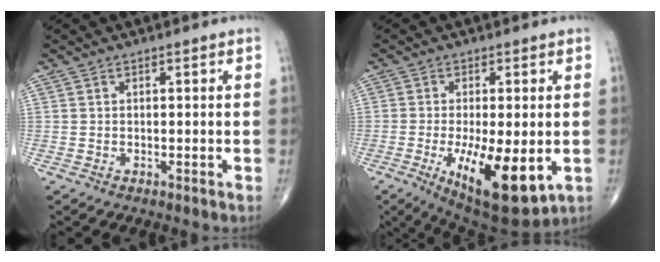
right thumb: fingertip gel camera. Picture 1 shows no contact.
{"total": 14.5, "force": [-3.7, 5.0, 13.0], "torque": [-0.211, -0.024, -0.044]}